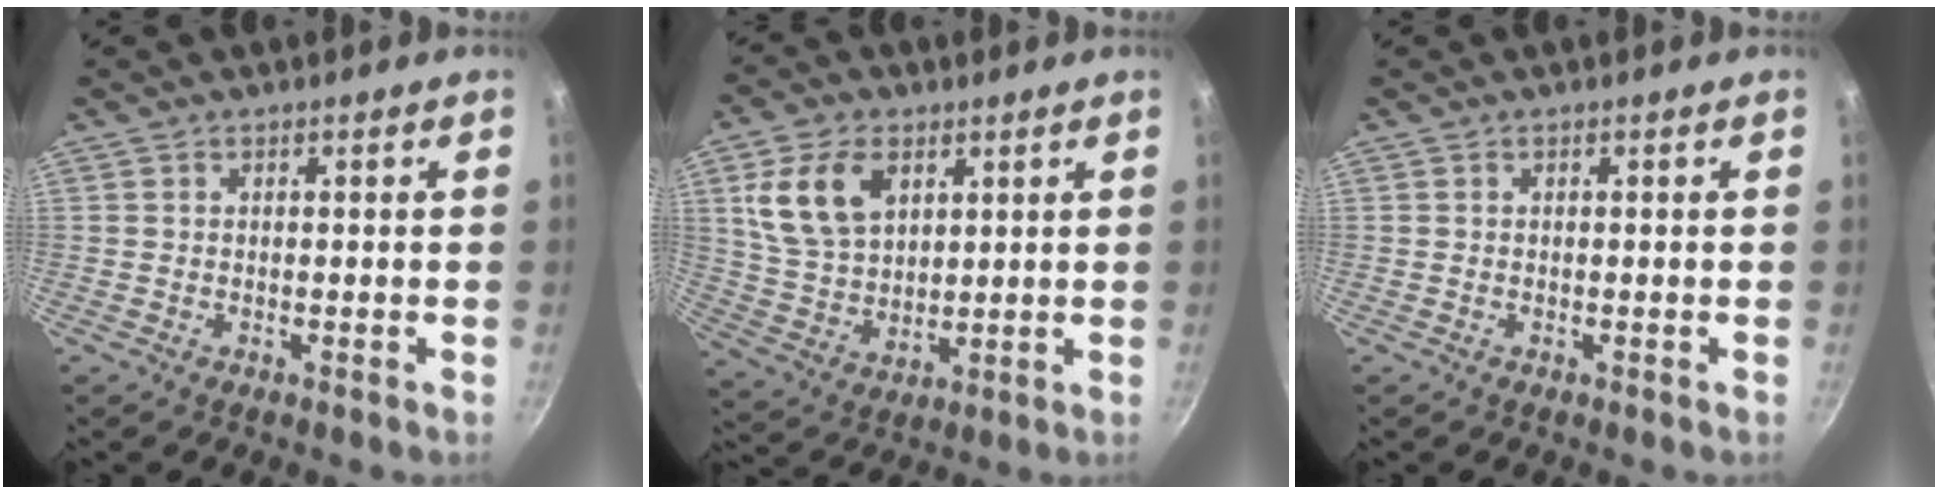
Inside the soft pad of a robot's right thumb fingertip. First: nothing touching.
{"total": 13.1, "force": [5.0, 8.4, 8.7], "torque": [-0.148, -0.015, 0.106]}
{"total": 0.0}